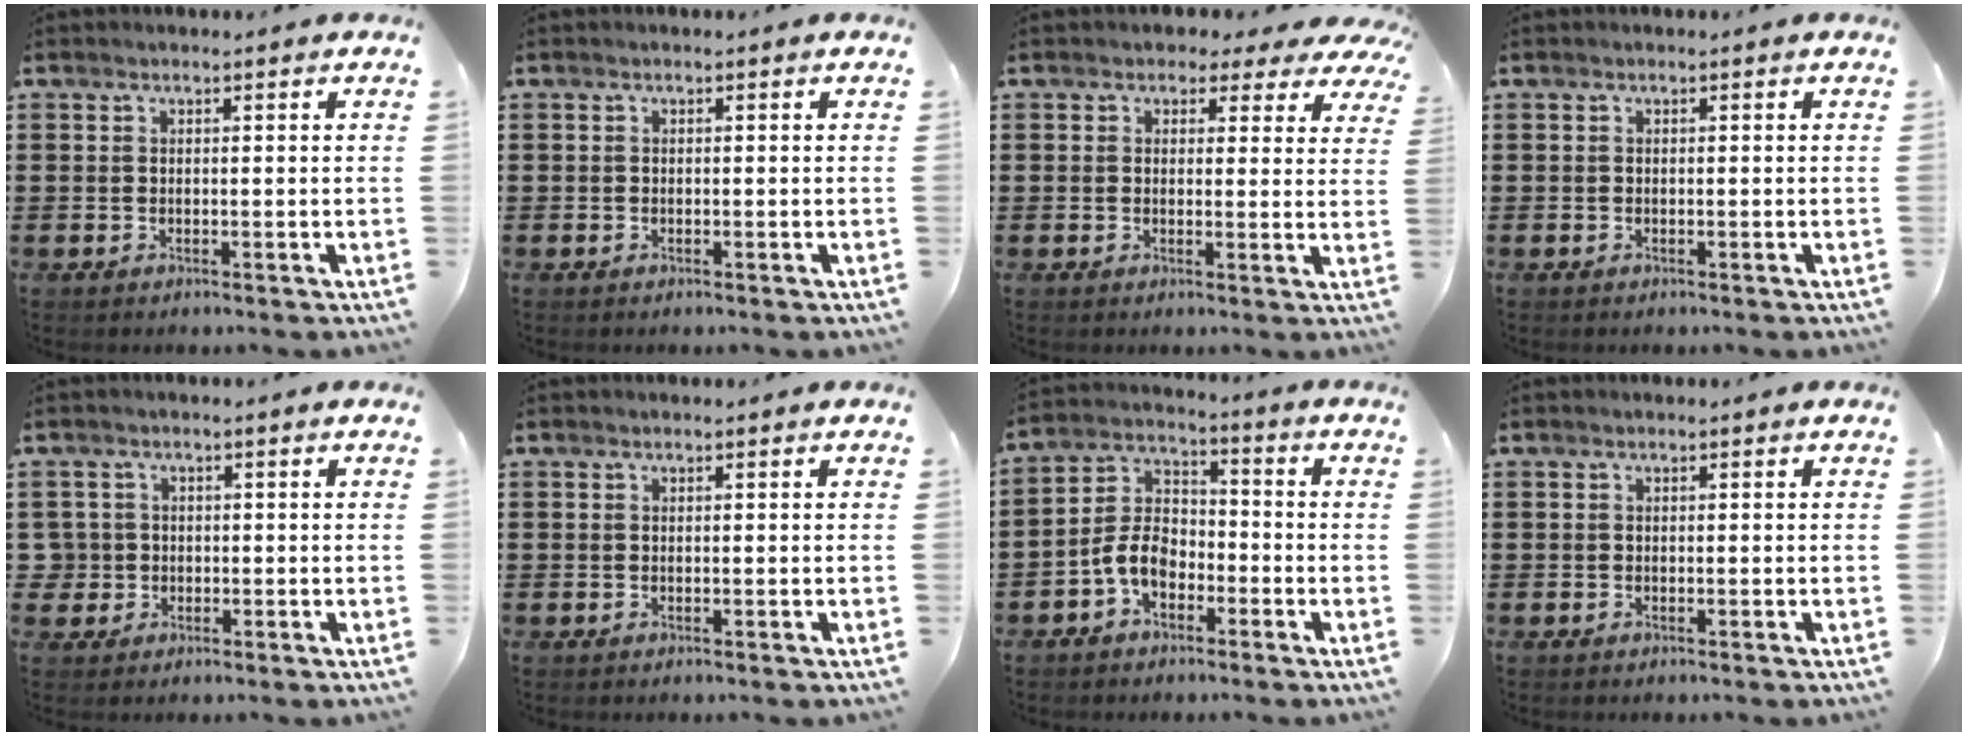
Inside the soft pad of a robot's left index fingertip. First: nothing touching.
{"total": 0.0}
{"total": 2.6, "force": [1.8, 1.7, 0.8], "torque": [-0.012, -0.004, 0.028]}
{"total": 0.0}
{"total": 2.5, "force": [-0.3, 2.5, 0.3], "torque": [-0.026, 0.003, -0.013]}
{"total": 0.0}
{"total": 6.5, "force": [-3.4, 4.0, 4.0], "torque": [-0.100, 0.010, -0.072]}
{"total": 0.0}